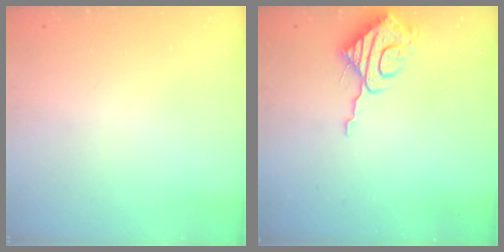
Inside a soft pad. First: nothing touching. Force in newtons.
{"total": 9.7, "press": 9.7, "slide": 0.2}